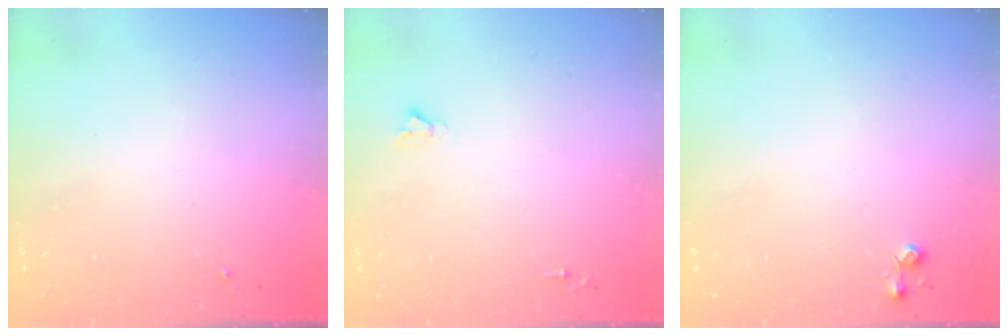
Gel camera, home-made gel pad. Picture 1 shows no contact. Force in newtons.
{"total": 1.8, "press": 1.8, "slide": 0.1}
{"total": 4.4, "press": 4.4, "slide": 0.7}